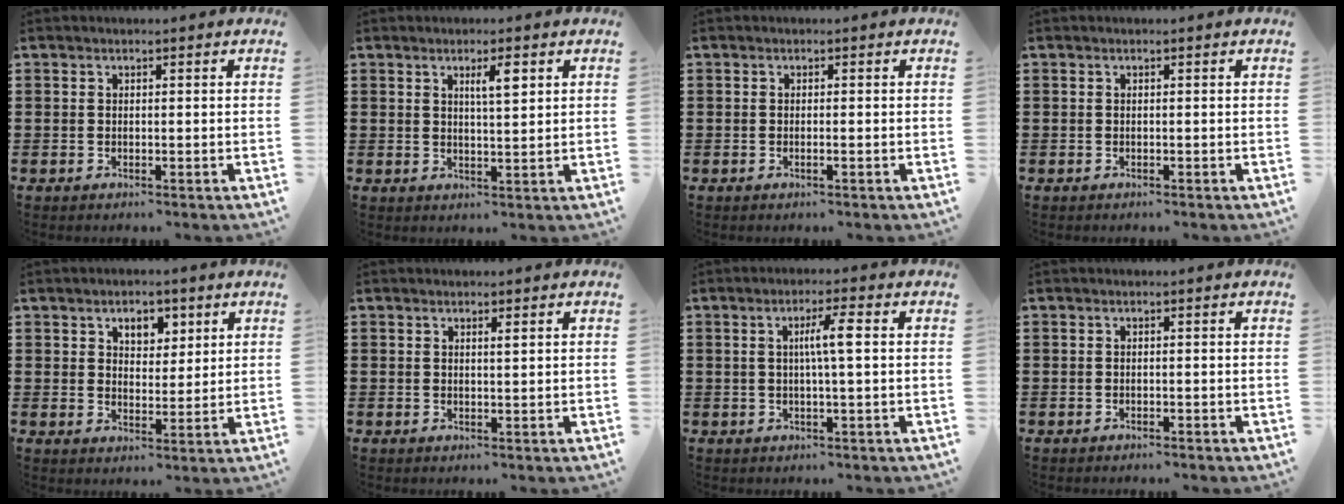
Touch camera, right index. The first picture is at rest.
{"total": 3.4, "force": [1.6, 0.6, 2.9], "torque": [-0.052, 0.002, 0.023]}
{"total": 0.6, "force": [-0.3, -0.1, 0.5], "torque": [-0.008, -0.002, -0.005]}
{"total": 0.0}
{"total": 4.2, "force": [2.4, 2.7, 2.0], "torque": [-0.036, 0.006, 0.039]}
{"total": 0.8, "force": [0.4, 0.1, 0.7], "torque": [-0.013, 0.000, 0.008]}
{"total": 4.4, "force": [0.4, 0.2, 4.4], "torque": [-0.082, 0.002, 0.002]}
{"total": 0.6, "force": [-0.6, 0.0, 0.2], "torque": [-0.007, -0.005, -0.011]}